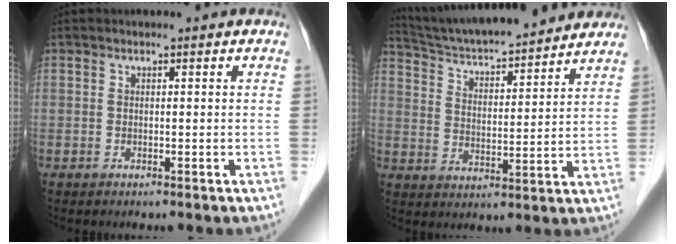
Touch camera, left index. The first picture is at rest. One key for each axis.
{"total": 20.4, "fx": 18.5, "fy": 2.7, "fz": 8.2, "tx": -0.132, "ty": 0.023, "tz": 0.273}